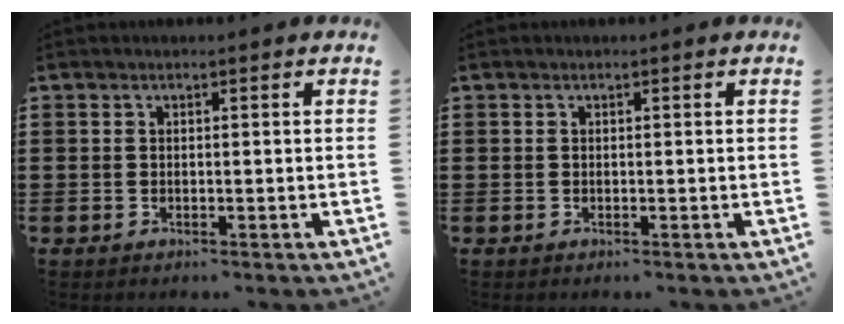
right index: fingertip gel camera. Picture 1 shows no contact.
{"total": 0.0}